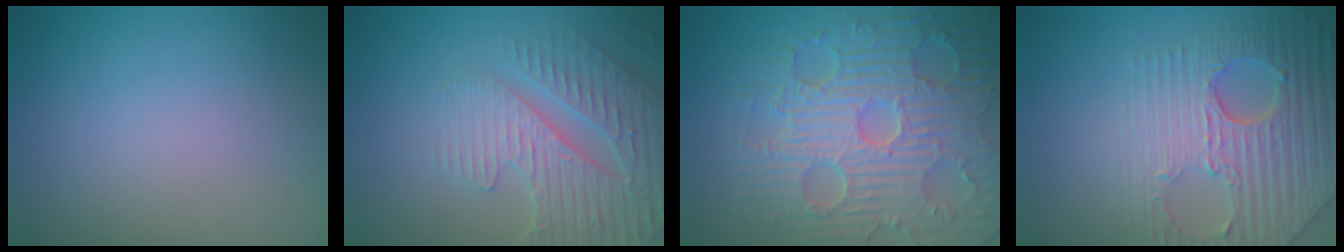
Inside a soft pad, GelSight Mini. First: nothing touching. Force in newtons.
{"total": 4.4, "press": 4.3, "slide": 0.5}
{"total": 9.5, "press": 6.8, "slide": 6.6}
{"total": 6.6, "press": 5.4, "slide": 3.8}